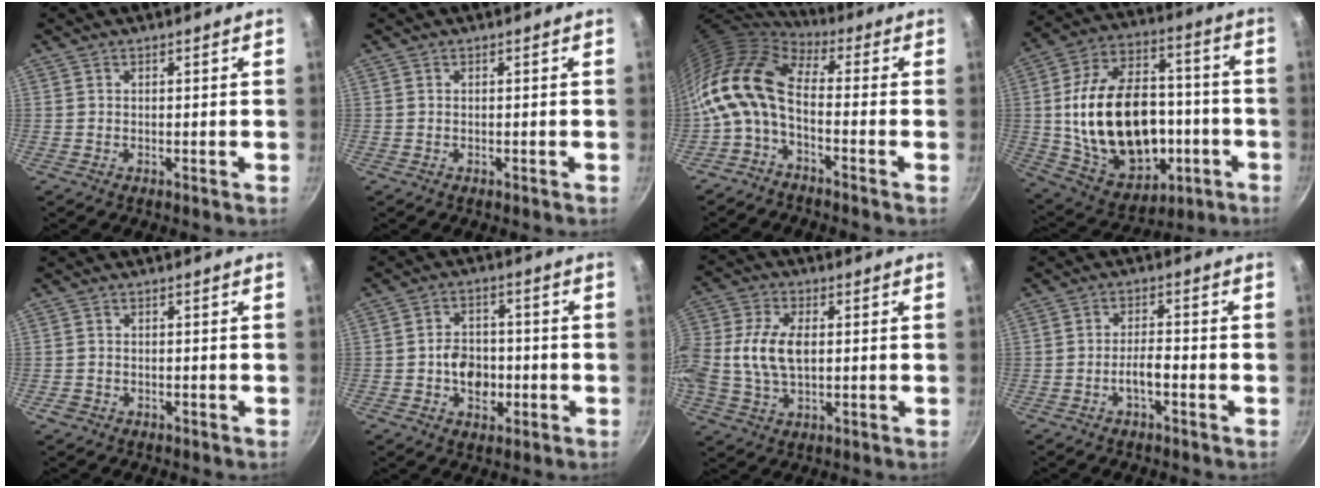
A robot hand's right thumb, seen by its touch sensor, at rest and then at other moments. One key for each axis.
{"total": 0.0}
{"total": 11.4, "fx": -1.7, "fy": 5.9, "fz": 9.7, "tx": -0.193, "ty": 0.025, "tz": -0.048}
{"total": 28.4, "fx": -3.5, "fy": 19.0, "fz": 20.8, "tx": -0.327, "ty": 0.053, "tz": -0.026}
{"total": 1.6, "fx": -0.8, "fy": 1.3, "fz": 0.6, "tx": -0.011, "ty": 0.005, "tz": -0.009}
{"total": 7.9, "fx": -1.8, "fy": 5.9, "fz": 4.9, "tx": -0.051, "ty": 0.018, "tz": -0.031}
{"total": 11.7, "fx": 0.4, "fy": 7.1, "fz": 9.3, "tx": -0.188, "ty": 0.022, "tz": 0.000}
{"total": 3.7, "fx": -1.8, "fy": 1.3, "fz": 3.0, "tx": -0.049, "ty": 0.025, "tz": -0.034}